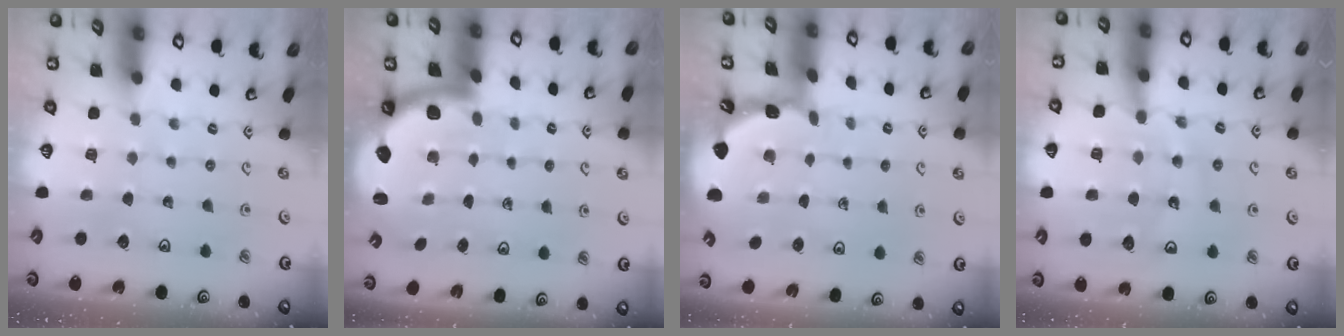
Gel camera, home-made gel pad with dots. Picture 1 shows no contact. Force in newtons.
{"total": 2.7, "press": 2.6, "slide": 0.5}
{"total": 1.7, "press": 1.6, "slide": 0.1}
{"total": 15.3, "press": 14.7, "slide": 4.1}